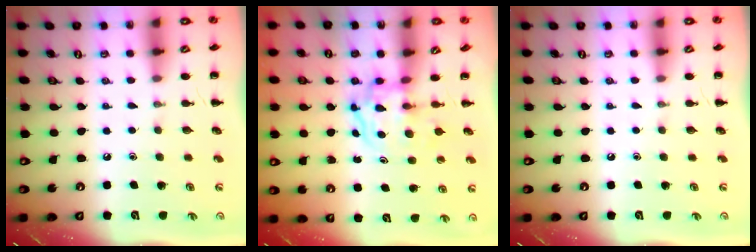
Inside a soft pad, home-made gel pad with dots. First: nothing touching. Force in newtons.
{"total": 3.5, "press": 3.5, "slide": 0.4}
{"total": 0.0}